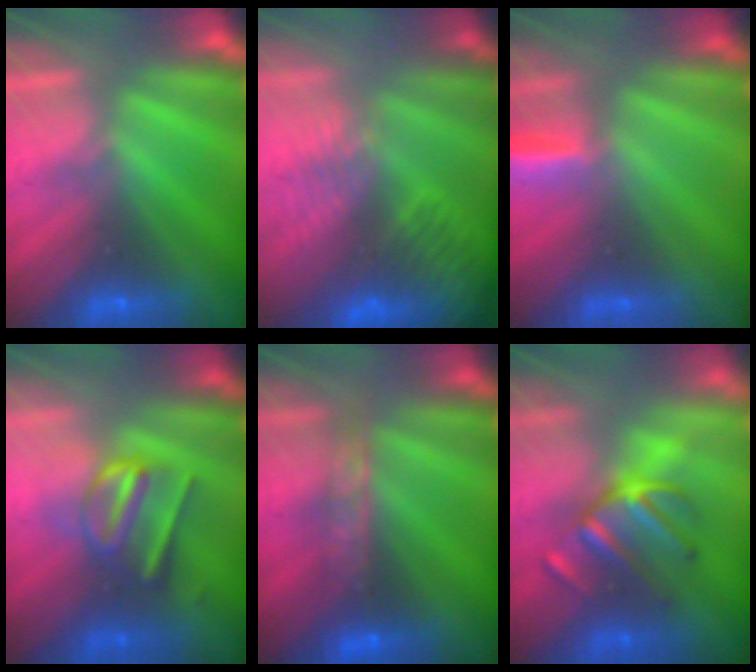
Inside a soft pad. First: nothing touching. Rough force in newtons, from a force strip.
{"total": 6.6}
{"total": 2.9}
{"total": 3.0}
{"total": 6.4}
{"total": 2.8}